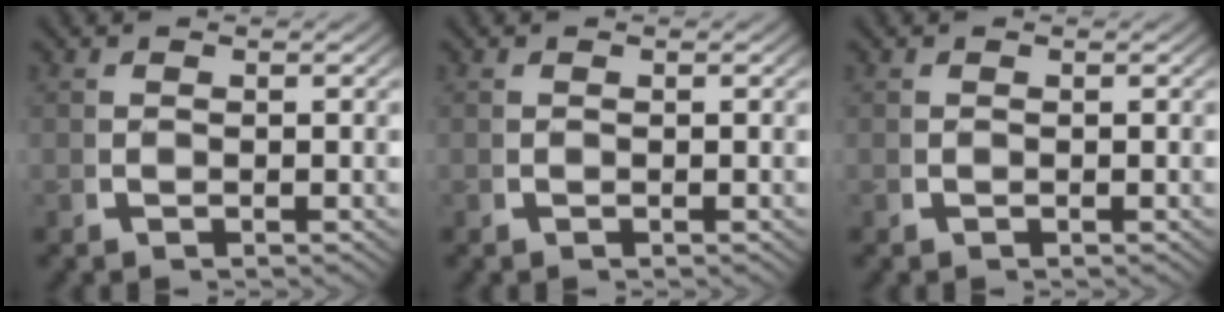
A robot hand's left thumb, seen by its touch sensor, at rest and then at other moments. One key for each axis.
{"total": 0.0}
{"total": 0.0}